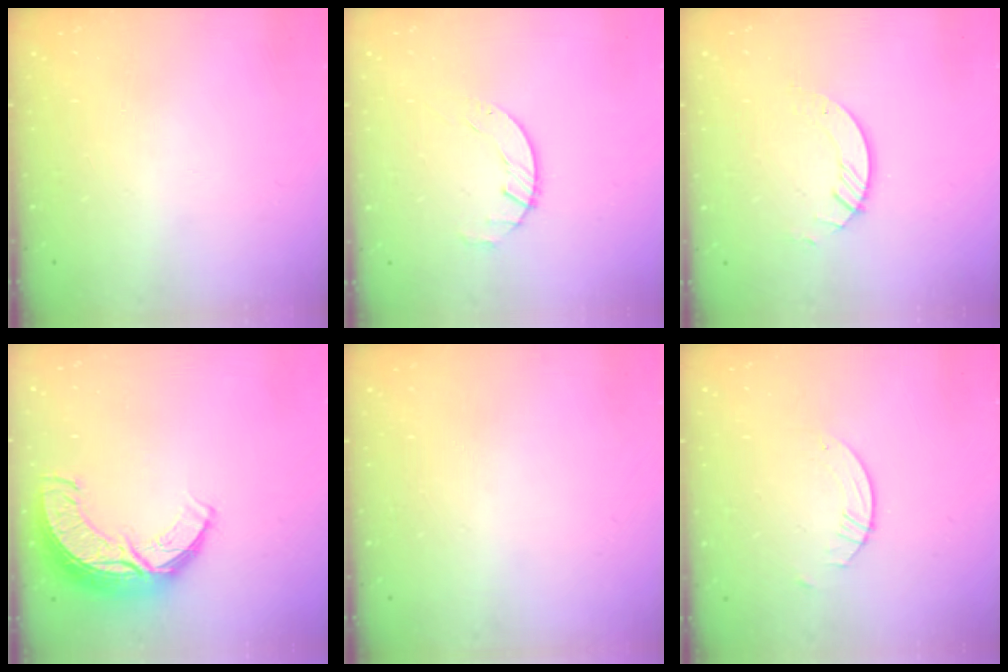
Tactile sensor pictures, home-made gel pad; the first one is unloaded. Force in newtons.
{"total": 1.7, "press": 1.7, "slide": 0.3}
{"total": 3.1, "press": 3.0, "slide": 0.3}
{"total": 11.4, "press": 11.4, "slide": 0.8}
{"total": 0.0}
{"total": 0.8, "press": 0.8, "slide": 0.2}